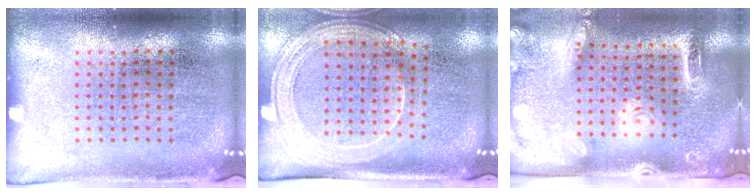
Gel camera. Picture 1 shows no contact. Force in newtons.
{"total": 2.0, "press": 1.8, "slide": 1.0}
{"total": 2.5, "press": 2.0, "slide": 1.5}